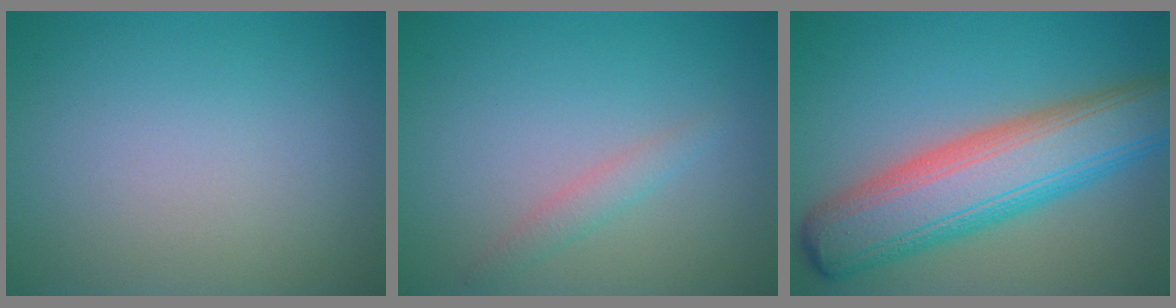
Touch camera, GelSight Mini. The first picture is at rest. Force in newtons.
{"total": 1.3, "press": 1.3, "slide": 0.1}
{"total": 10.0, "press": 10.0, "slide": 0.6}